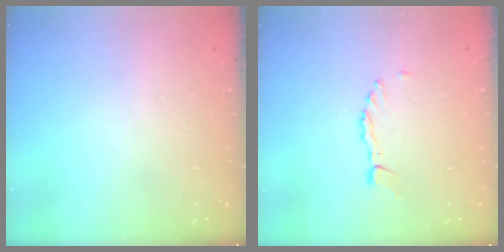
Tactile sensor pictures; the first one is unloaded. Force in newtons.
{"total": 2.2, "press": 2.2, "slide": 0.3}